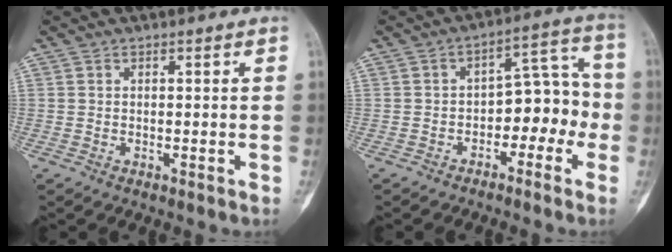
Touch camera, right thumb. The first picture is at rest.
{"total": 10.0, "force": [-3.2, 6.3, 7.0], "torque": [-0.053, 0.056, -0.053]}